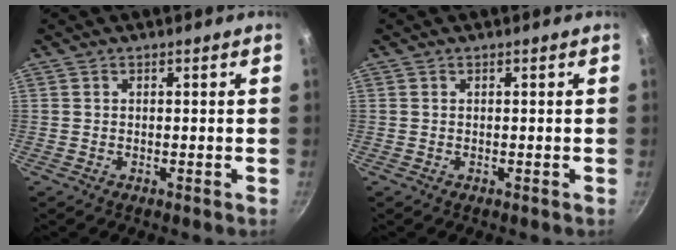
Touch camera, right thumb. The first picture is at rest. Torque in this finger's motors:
{"motor_torque": [0.08, -0.03, 0.19, -0.43, 0.01]}